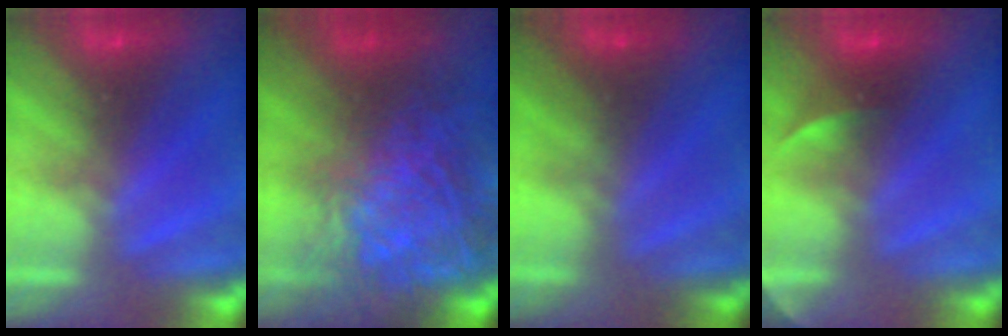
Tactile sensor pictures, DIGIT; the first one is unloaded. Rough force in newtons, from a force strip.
{"total": 7.3}
{"total": 2.2}
{"total": 2.3}